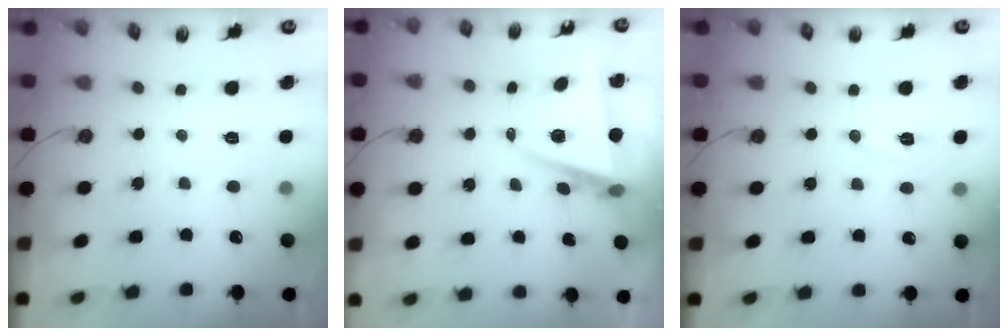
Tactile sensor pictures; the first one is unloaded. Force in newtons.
{"total": 6.9, "press": 5.5, "slide": 4.1}
{"total": 6.9, "press": 5.3, "slide": 4.5}